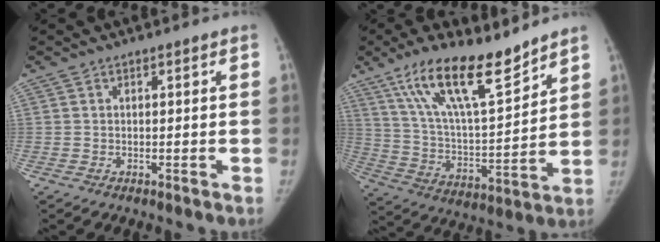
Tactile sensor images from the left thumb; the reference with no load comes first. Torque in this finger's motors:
{"motor_torque": [0.26, 0.19, 1.51, -1.27, 0.21]}